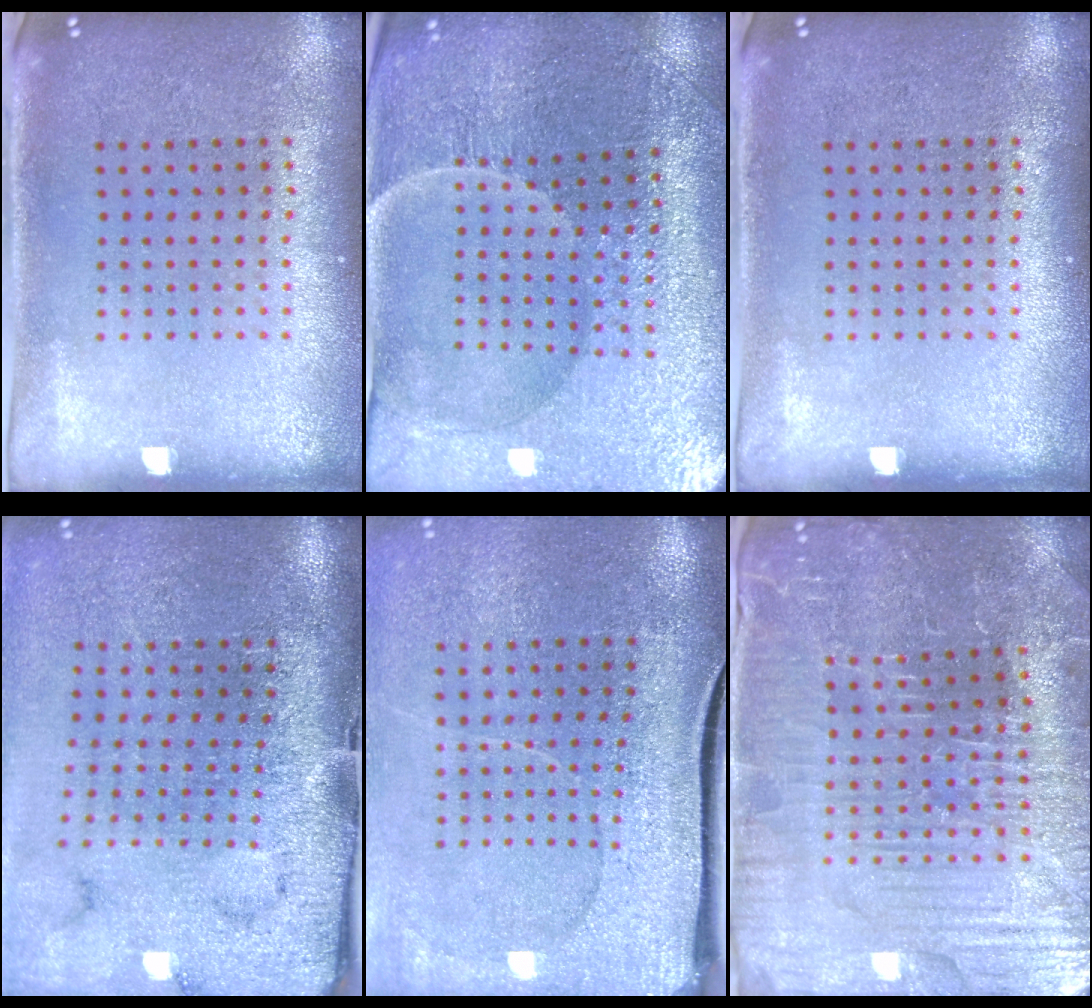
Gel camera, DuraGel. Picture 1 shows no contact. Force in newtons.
{"total": 3.8, "press": 3.7, "slide": 0.4}
{"total": 0.0}
{"total": 4.6, "press": 3.6, "slide": 2.9}
{"total": 4.0, "press": 3.3, "slide": 2.3}
{"total": 4.2, "press": 4.2, "slide": 0.7}